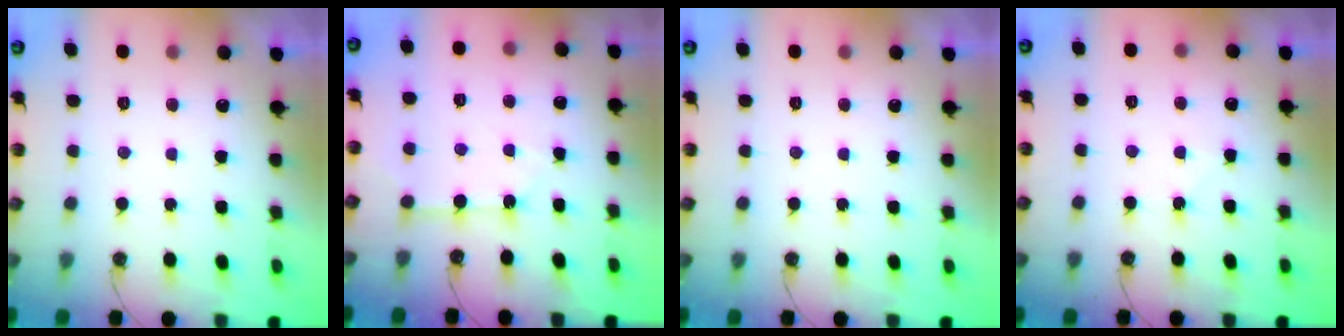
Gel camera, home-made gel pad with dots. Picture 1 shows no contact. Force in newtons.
{"total": 4.5, "press": 4.4, "slide": 0.2}
{"total": 0.0}
{"total": 4.7, "press": 4.6, "slide": 0.6}